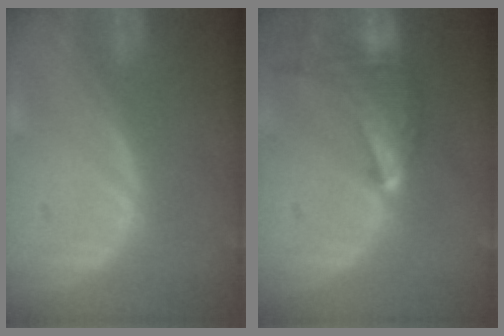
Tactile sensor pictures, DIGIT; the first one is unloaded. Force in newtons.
{"total": 9.6, "press": 8.5, "slide": 4.4}